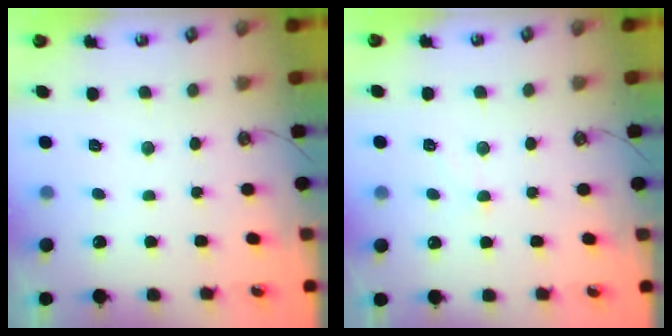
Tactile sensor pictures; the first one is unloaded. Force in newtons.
{"total": 1.0, "press": 0.9, "slide": 0.4}